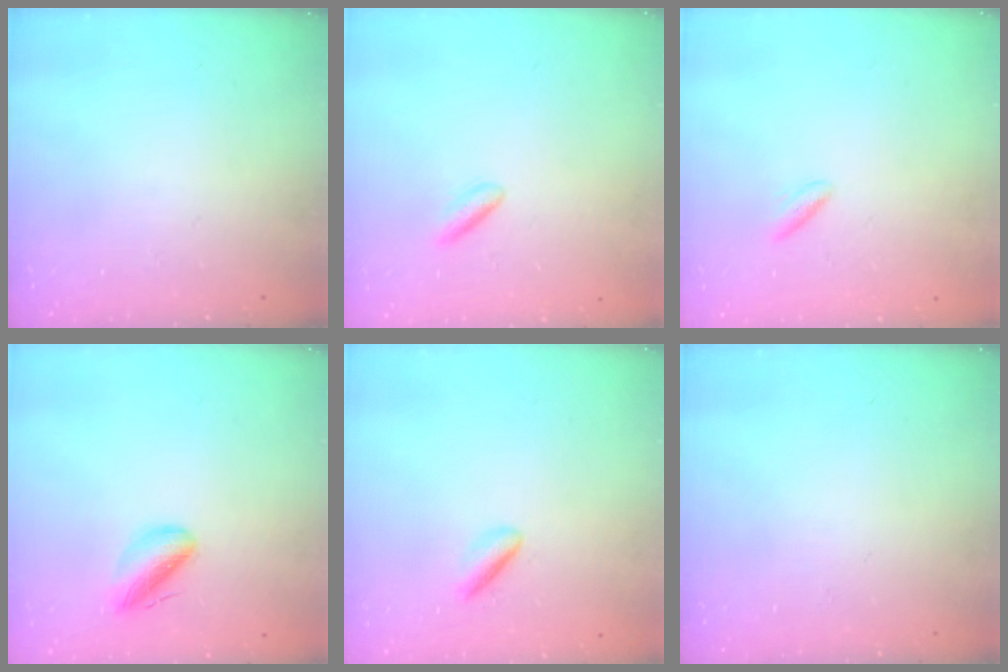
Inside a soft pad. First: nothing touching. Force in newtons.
{"total": 2.5, "press": 2.3, "slide": 1.0}
{"total": 2.4, "press": 2.2, "slide": 1.0}
{"total": 6.6, "press": 6.4, "slide": 1.7}
{"total": 1.9, "press": 1.9, "slide": 0.4}
{"total": 0.0}